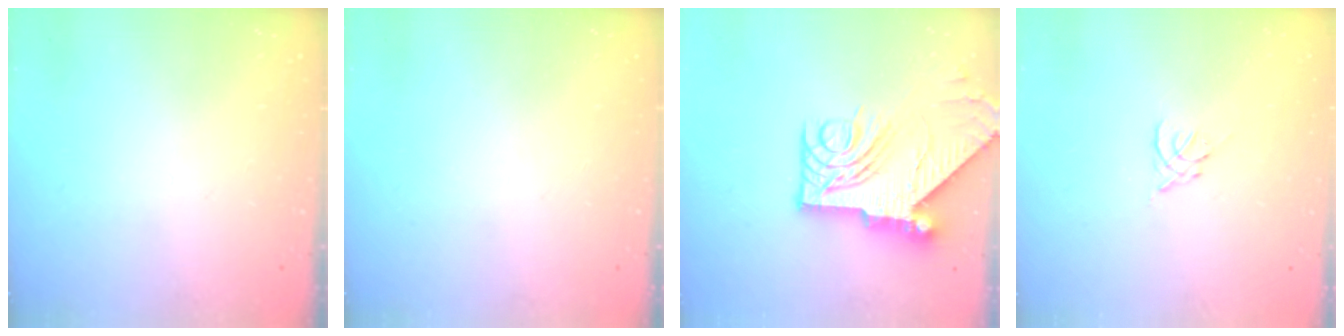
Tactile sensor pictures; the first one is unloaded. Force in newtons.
{"total": 0.0}
{"total": 17.7, "press": 17.6, "slide": 1.7}
{"total": 1.8, "press": 1.7, "slide": 0.5}